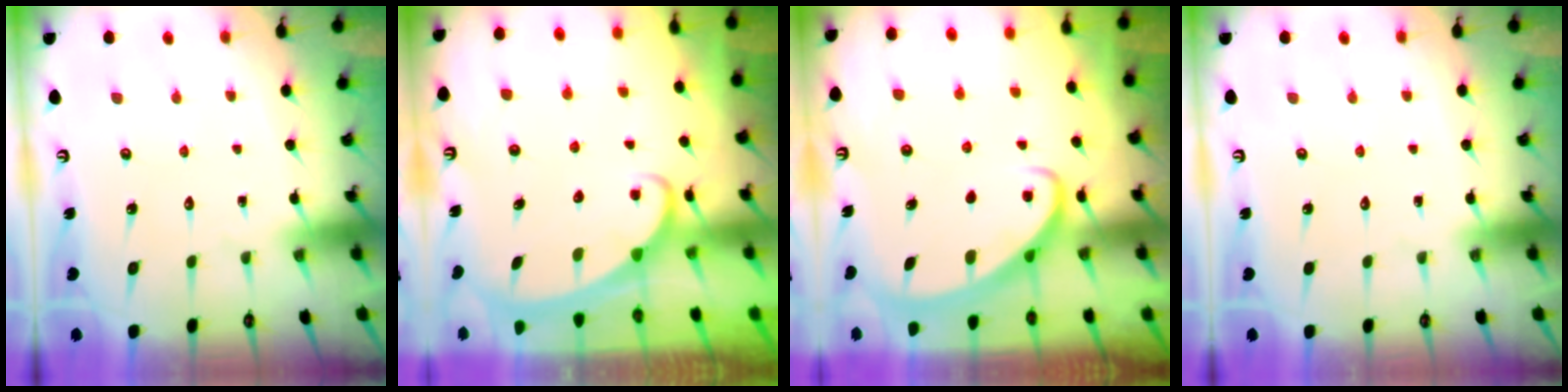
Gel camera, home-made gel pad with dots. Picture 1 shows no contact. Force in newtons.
{"total": 2.2, "press": 2.2, "slide": 0.4}
{"total": 2.9, "press": 2.8, "slide": 0.3}
{"total": 0.0}